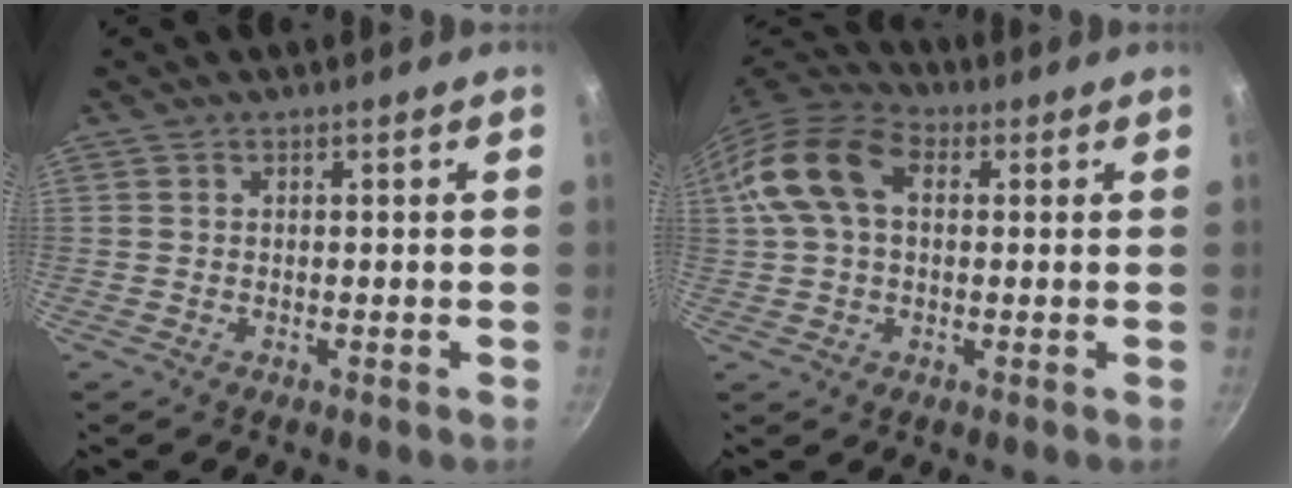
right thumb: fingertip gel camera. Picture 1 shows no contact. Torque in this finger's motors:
{"motor_torque": [0.83, 3.08, 1.25, 0.08, 0.28]}